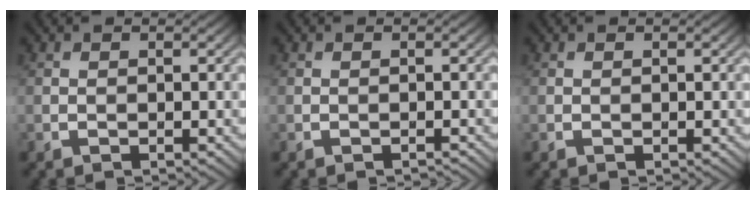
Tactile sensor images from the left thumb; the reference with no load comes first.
{"total": 0.8, "force": [-0.8, -0.1, 0.0], "torque": [0.004, 0.003, -0.016]}
{"total": 0.0}